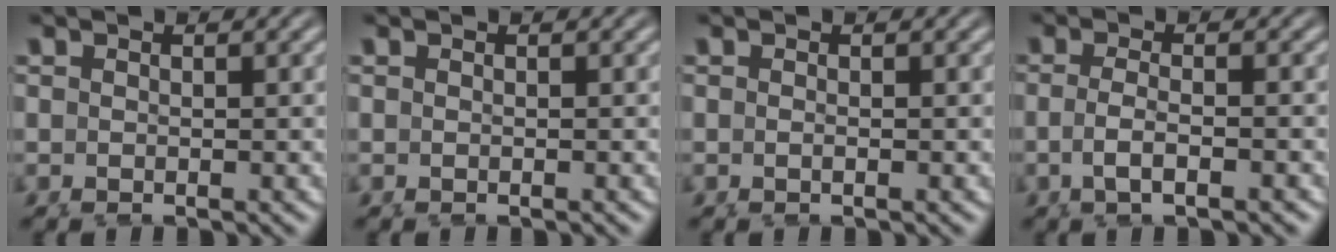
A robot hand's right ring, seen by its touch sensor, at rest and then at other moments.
{"total": 0.0}
{"total": 0.5, "force": [-0.1, -0.3, 0.4], "torque": [-0.010, 0.001, -0.001]}
{"total": 2.2, "force": [-0.7, 0.7, 2.0], "torque": [-0.051, -0.018, 0.001]}